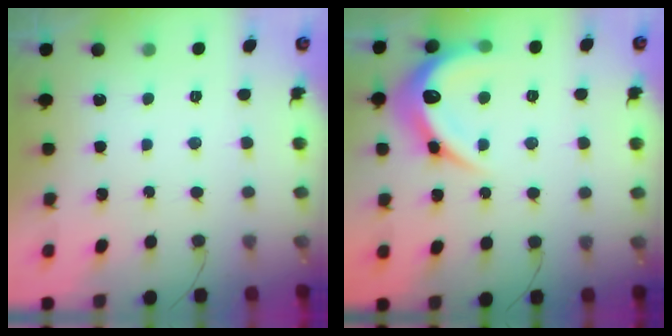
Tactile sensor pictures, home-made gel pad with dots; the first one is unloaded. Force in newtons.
{"total": 16.1, "press": 16.1, "slide": 0.3}